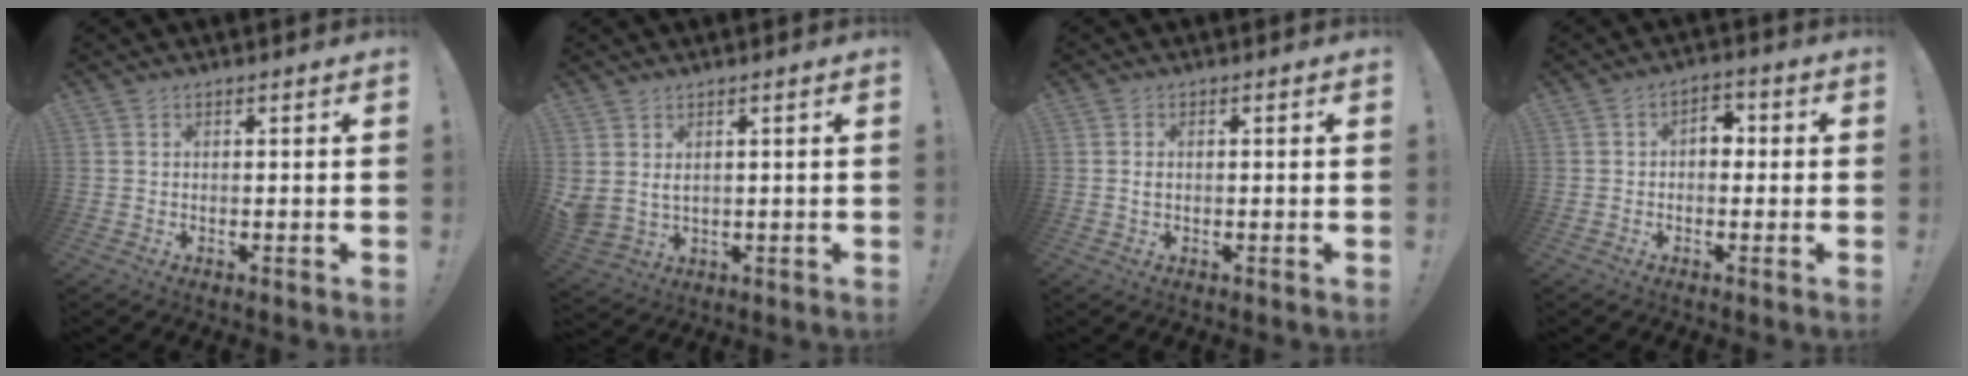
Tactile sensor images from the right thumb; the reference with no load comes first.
{"total": 3.8, "force": [2.5, 2.2, 1.8], "torque": [-0.031, -0.012, 0.048]}
{"total": 1.0, "force": [0.0, 0.6, 0.8], "torque": [-0.016, 0.004, -0.001]}
{"total": 4.9, "force": [-0.2, 3.9, 3.0], "torque": [-0.039, 0.008, -0.006]}